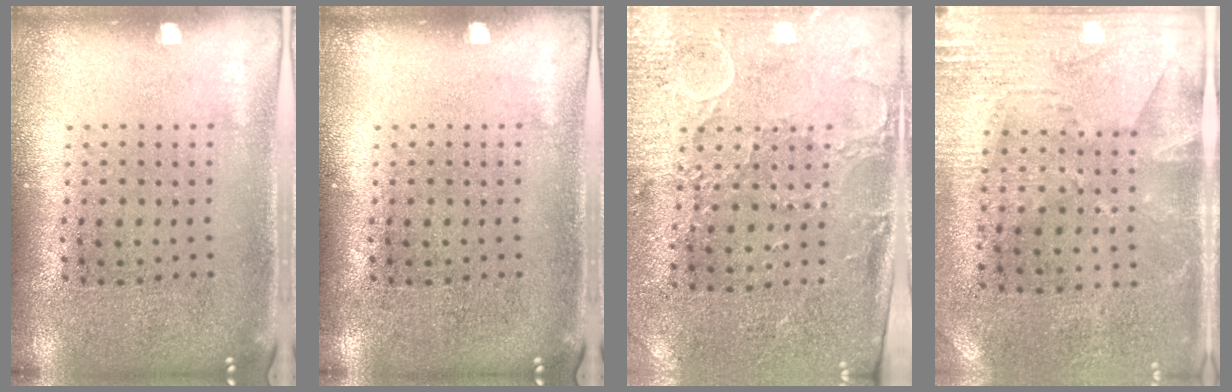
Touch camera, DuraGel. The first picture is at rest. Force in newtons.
{"total": 0.0}
{"total": 2.9, "press": 2.5, "slide": 1.5}
{"total": 2.7, "press": 2.3, "slide": 1.5}